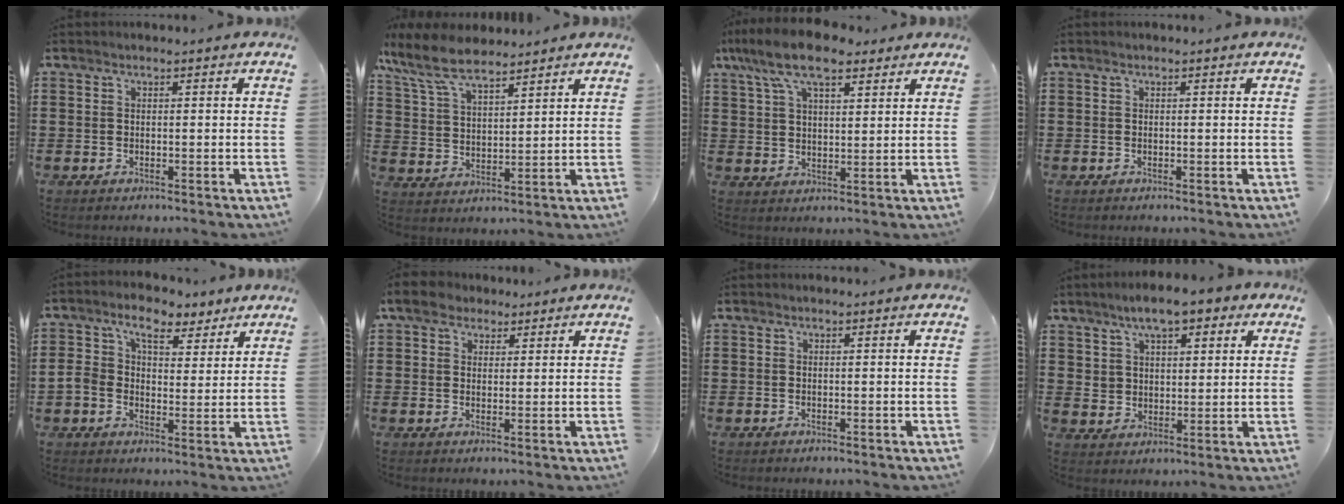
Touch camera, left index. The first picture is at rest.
{"total": 8.5, "force": [7.0, 2.5, 4.1], "torque": [-0.104, -0.015, 0.130]}
{"total": 10.5, "force": [7.2, 3.9, 6.7], "torque": [-0.149, 0.001, 0.133]}
{"total": 0.0}
{"total": 6.6, "force": [4.0, 3.9, 3.5], "torque": [-0.083, 0.002, 0.070]}
{"total": 5.0, "force": [3.2, 3.1, 2.1], "torque": [-0.048, 0.011, 0.059]}
{"total": 0.0}
{"total": 7.5, "force": [5.6, 3.3, 3.7], "torque": [-0.085, 0.000, 0.099]}